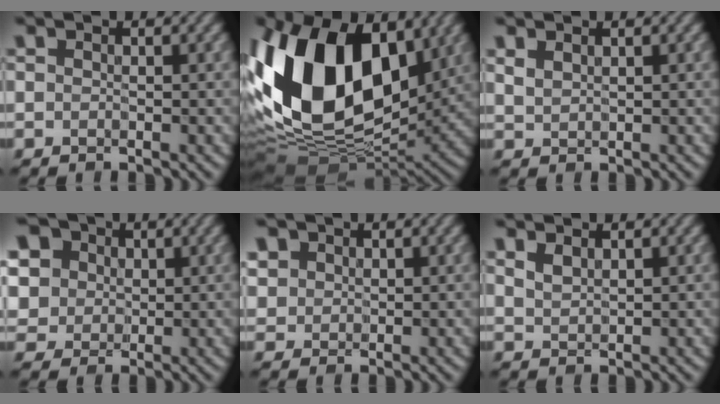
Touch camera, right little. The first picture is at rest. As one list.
[{"total": 17.1, "force": [3.9, 10.4, 12.9], "torque": [-0.266, 0.016, 0.054]}, {"total": 1.3, "force": [1.0, 0.6, 0.5], "torque": [-0.016, 0.004, 0.024]}, {"total": 9.9, "force": [4.2, 7.8, 4.3], "torque": [-0.125, 0.019, 0.065]}, {"total": 2.5, "force": [1.1, 2.1, 0.6], "torque": [-0.041, -0.005, 0.039]}, {"total": 1.2, "force": [0.8, 0.6, 0.6], "torque": [-0.017, 0.005, 0.019]}]